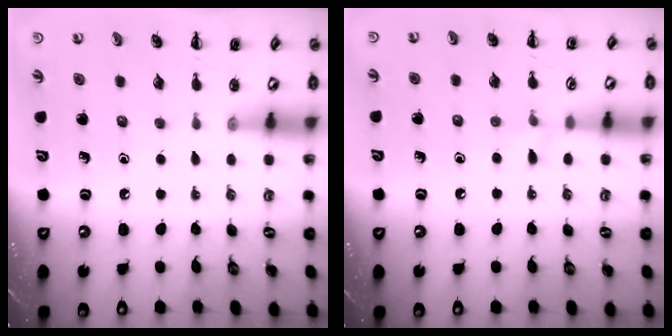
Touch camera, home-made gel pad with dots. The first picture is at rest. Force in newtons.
{"total": 5.5, "press": 5.1, "slide": 2.1}